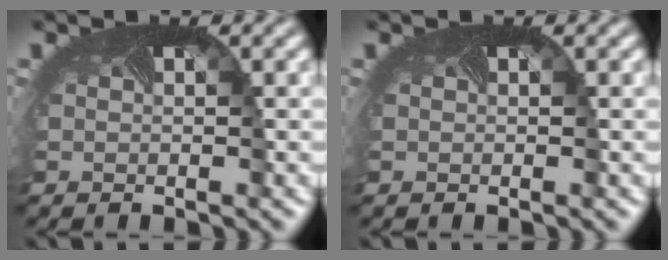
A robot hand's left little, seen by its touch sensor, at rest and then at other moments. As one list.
[{"total": 0.0}]